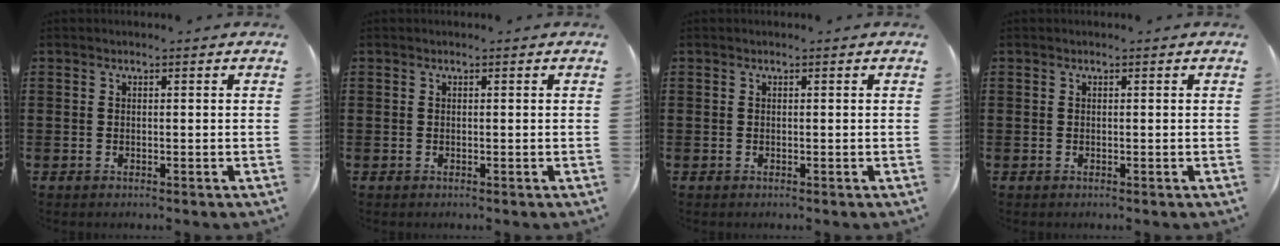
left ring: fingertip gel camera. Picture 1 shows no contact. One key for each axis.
{"total": 0.0}
{"total": 0.0}
{"total": 0.0}